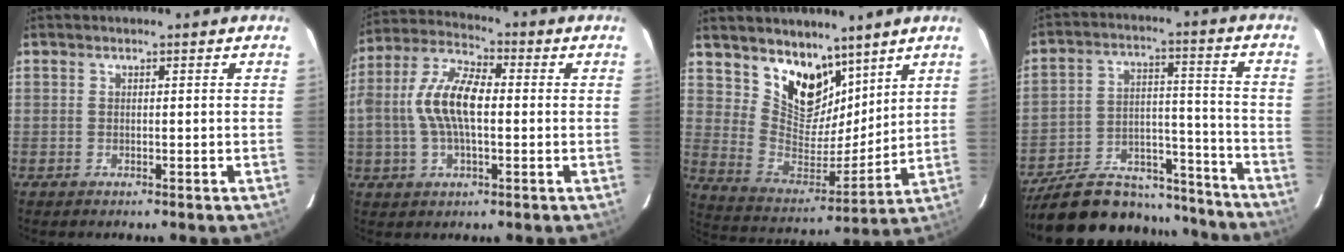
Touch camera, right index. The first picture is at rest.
{"total": 11.7, "force": [-0.3, 5.3, 10.5], "torque": [-0.217, 0.016, -0.010]}
{"total": 13.3, "force": [9.5, 7.5, 5.6], "torque": [-0.109, -0.010, 0.184]}
{"total": 23.9, "force": [-20.1, 9.5, 8.6], "torque": [-0.167, 0.035, -0.271]}